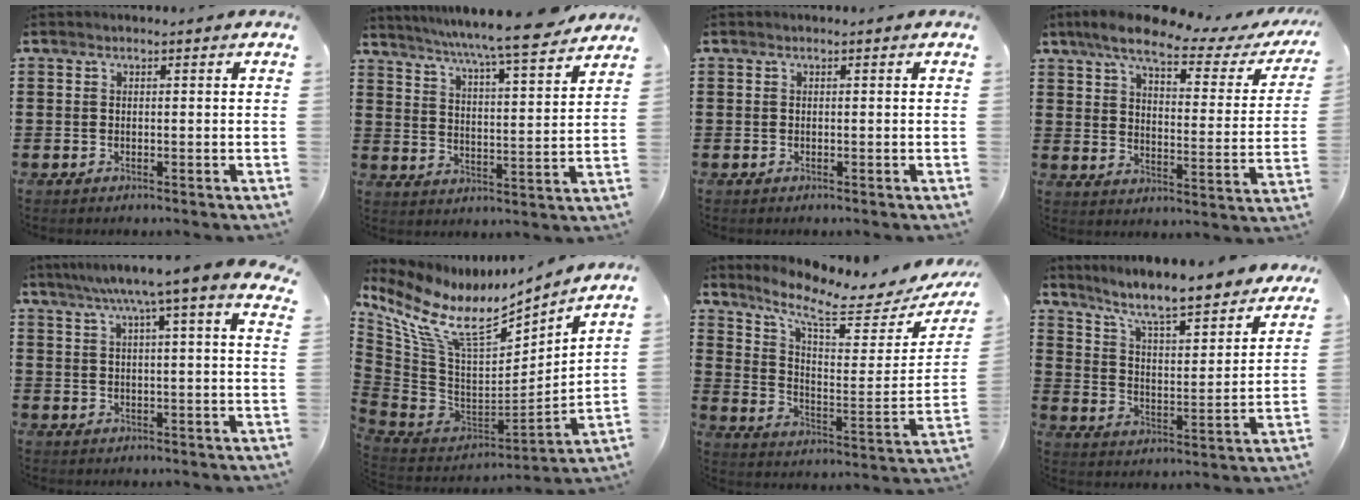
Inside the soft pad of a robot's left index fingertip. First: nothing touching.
{"total": 6.9, "force": [6.3, -0.8, 2.8], "torque": [-0.077, -0.049, 0.102]}
{"total": 0.0}
{"total": 8.7, "force": [6.6, 1.4, 5.5], "torque": [-0.125, -0.026, 0.109]}
{"total": 6.5, "force": [5.1, 0.1, 4.1], "torque": [-0.093, -0.015, 0.086]}
{"total": 13.0, "force": [8.1, 4.9, 8.8], "torque": [-0.219, -0.060, 0.136]}
{"total": 7.5, "force": [5.9, 1.5, 4.4], "torque": [-0.109, -0.047, 0.095]}
{"total": 7.5, "force": [6.6, 0.1, 3.7], "torque": [-0.098, -0.051, 0.105]}